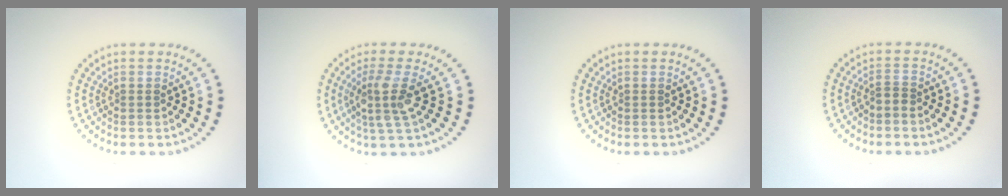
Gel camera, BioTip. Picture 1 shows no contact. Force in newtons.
{"total": 3.2, "press": 2.4, "slide": 2.1}
{"total": 0.0}
{"total": 0.7, "press": 0.5, "slide": 0.6}